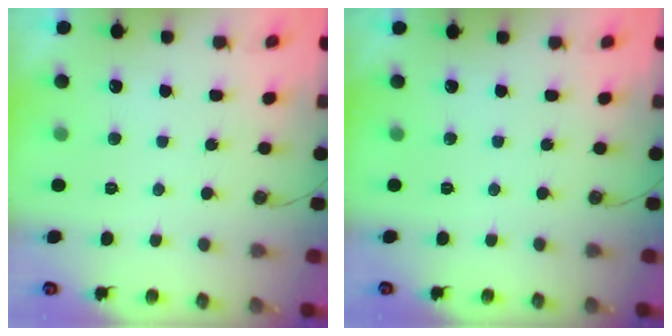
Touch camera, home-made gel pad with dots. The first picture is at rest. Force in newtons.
{"total": 0.0}